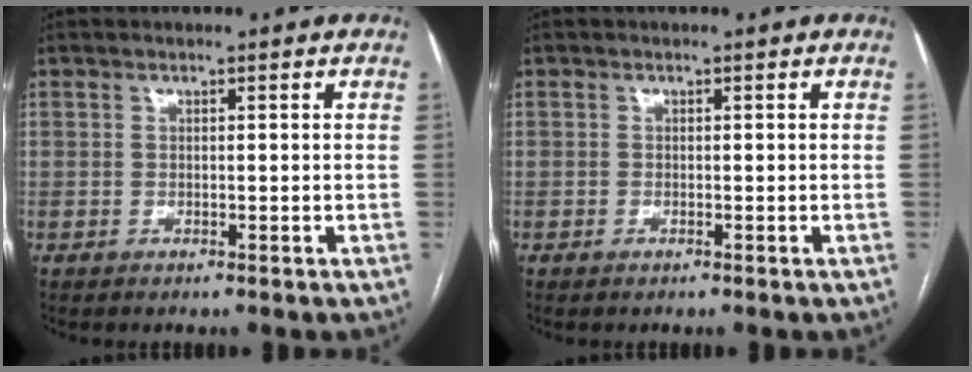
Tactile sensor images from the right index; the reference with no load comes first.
{"total": 0.0}